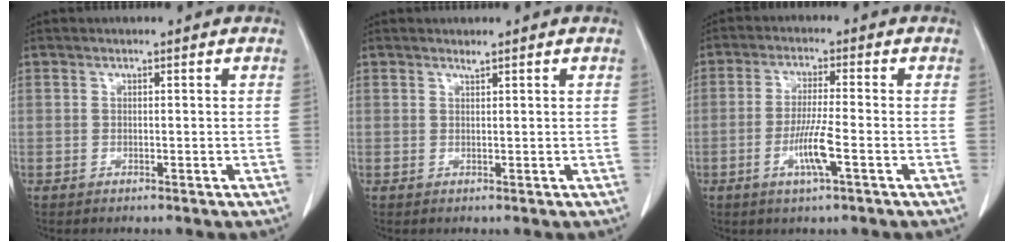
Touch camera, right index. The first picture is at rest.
{"total": 0.8, "force": [0.7, 0.1, 0.3], "torque": [-0.008, 0.000, 0.017]}
{"total": 6.6, "force": [-2.4, 0.4, 6.2], "torque": [-0.120, -0.007, -0.042]}